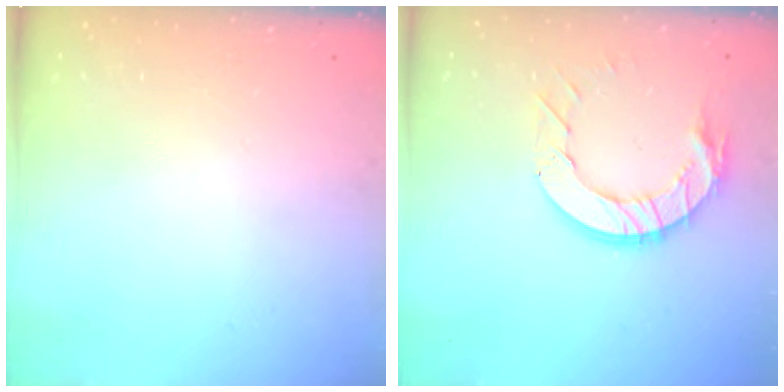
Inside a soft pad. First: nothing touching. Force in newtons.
{"total": 11.5, "press": 11.4, "slide": 1.2}